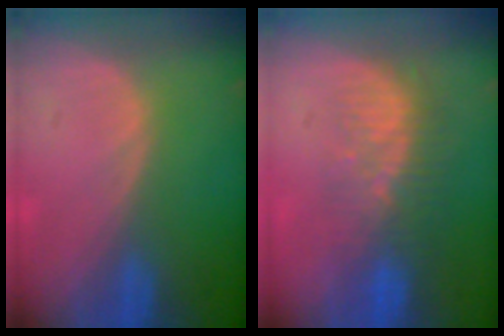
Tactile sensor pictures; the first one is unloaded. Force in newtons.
{"total": 8.2, "press": 7.1, "slide": 4.0}